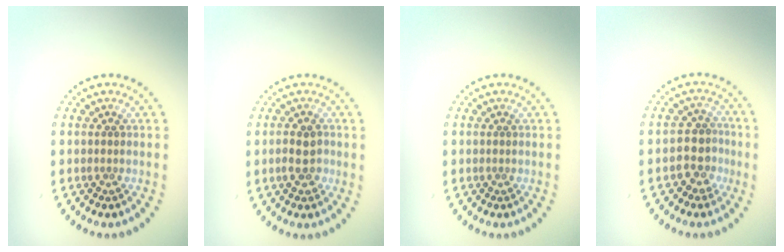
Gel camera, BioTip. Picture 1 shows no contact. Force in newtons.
{"total": 2.2, "press": 2.2, "slide": 0.5}
{"total": 0.0}
{"total": 2.8, "press": 2.5, "slide": 1.3}